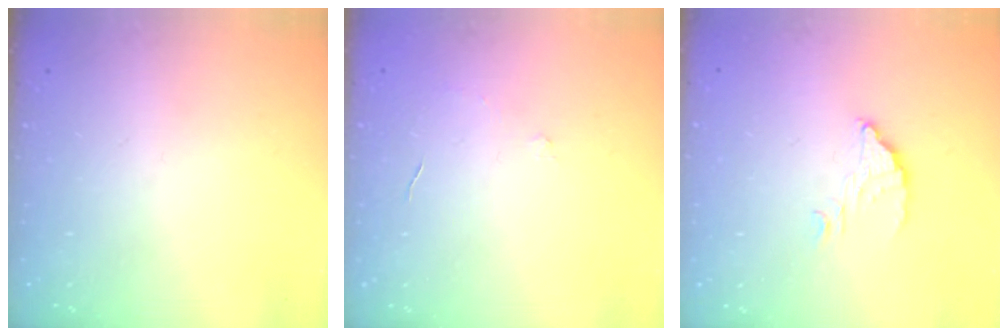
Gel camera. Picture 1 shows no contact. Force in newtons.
{"total": 2.9, "press": 2.9, "slide": 0.2}
{"total": 3.3, "press": 3.3, "slide": 0.1}